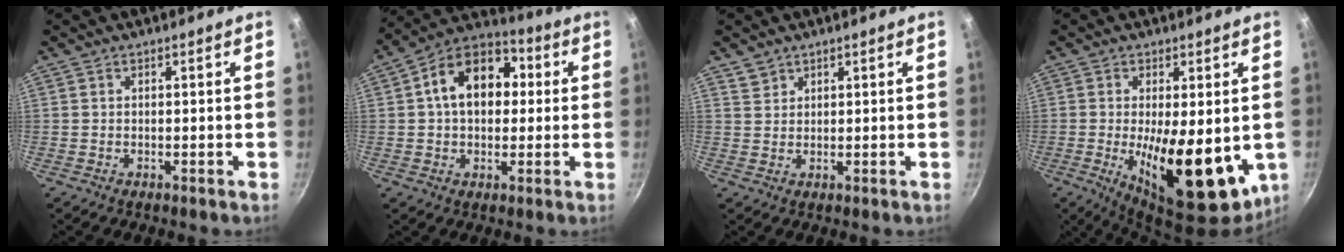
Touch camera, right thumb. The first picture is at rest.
{"total": 14.6, "force": [2.3, 9.9, 10.5], "torque": [-0.136, 0.027, 0.025]}
{"total": 2.1, "force": [1.6, 1.3, 0.0], "torque": [0.016, -0.007, 0.026]}
{"total": 18.4, "force": [-3.3, 7.2, 16.7], "torque": [-0.223, -0.032, -0.023]}